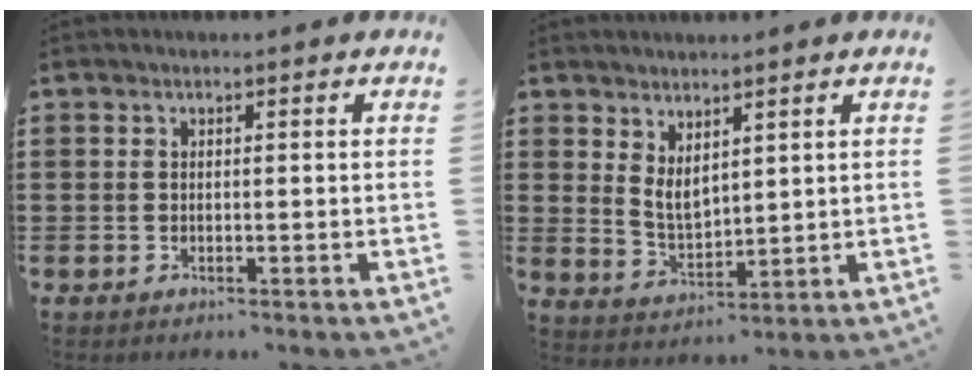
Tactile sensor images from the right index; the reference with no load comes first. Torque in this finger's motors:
{"motor_torque": [-0.18, 0.46, 0.09, 0.06]}